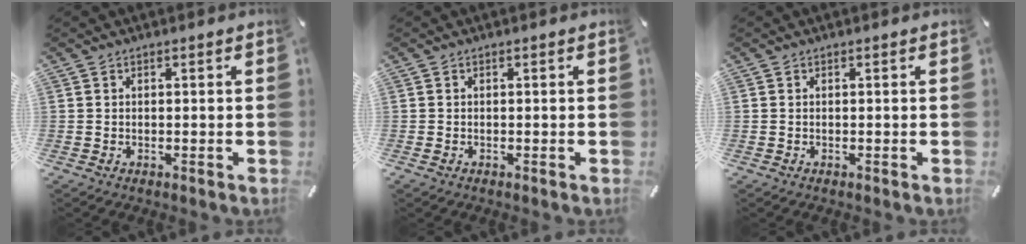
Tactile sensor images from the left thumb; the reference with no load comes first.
{"total": 0.6, "force": [-0.3, 0.4, 0.3], "torque": [-0.006, 0.002, -0.008]}
{"total": 0.0}